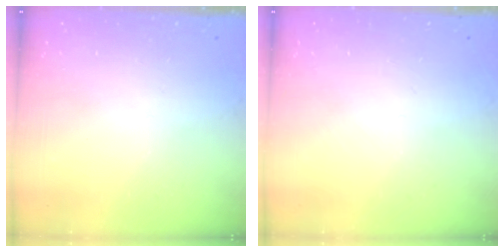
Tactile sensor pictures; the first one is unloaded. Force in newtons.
{"total": 0.0}